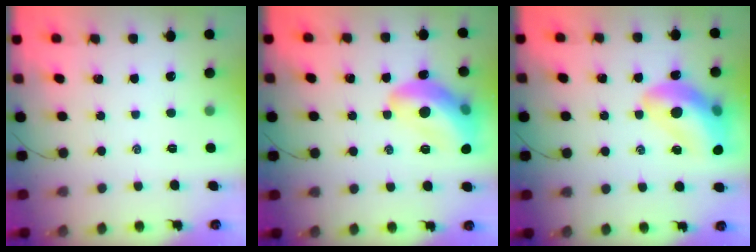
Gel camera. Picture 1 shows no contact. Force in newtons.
{"total": 15.3, "press": 15.2, "slide": 1.7}
{"total": 18.1, "press": 17.6, "slide": 4.2}